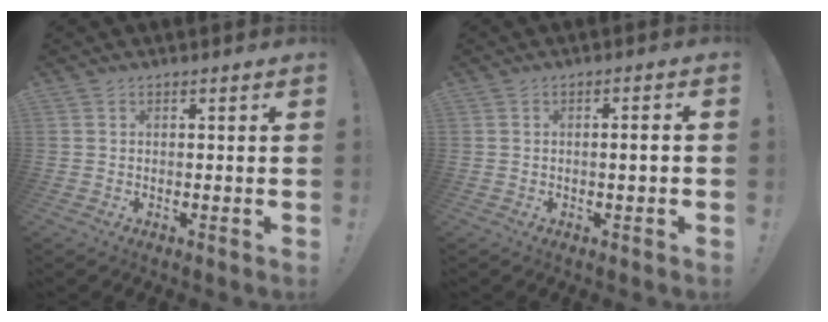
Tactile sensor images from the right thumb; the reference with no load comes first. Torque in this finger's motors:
{"motor_torque": [0.15, -0.67, 0.09, 0.27, 0.08]}